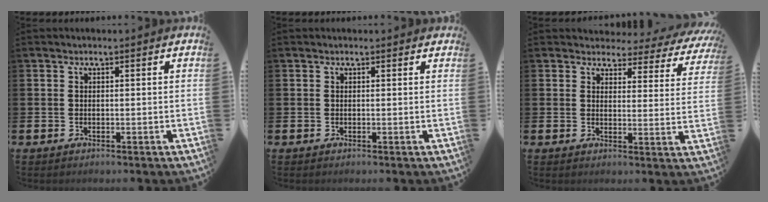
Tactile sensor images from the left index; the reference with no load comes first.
{"total": 0.0}
{"total": 3.0, "force": [2.6, 1.5, 0.4], "torque": [-0.016, -0.027, 0.037]}